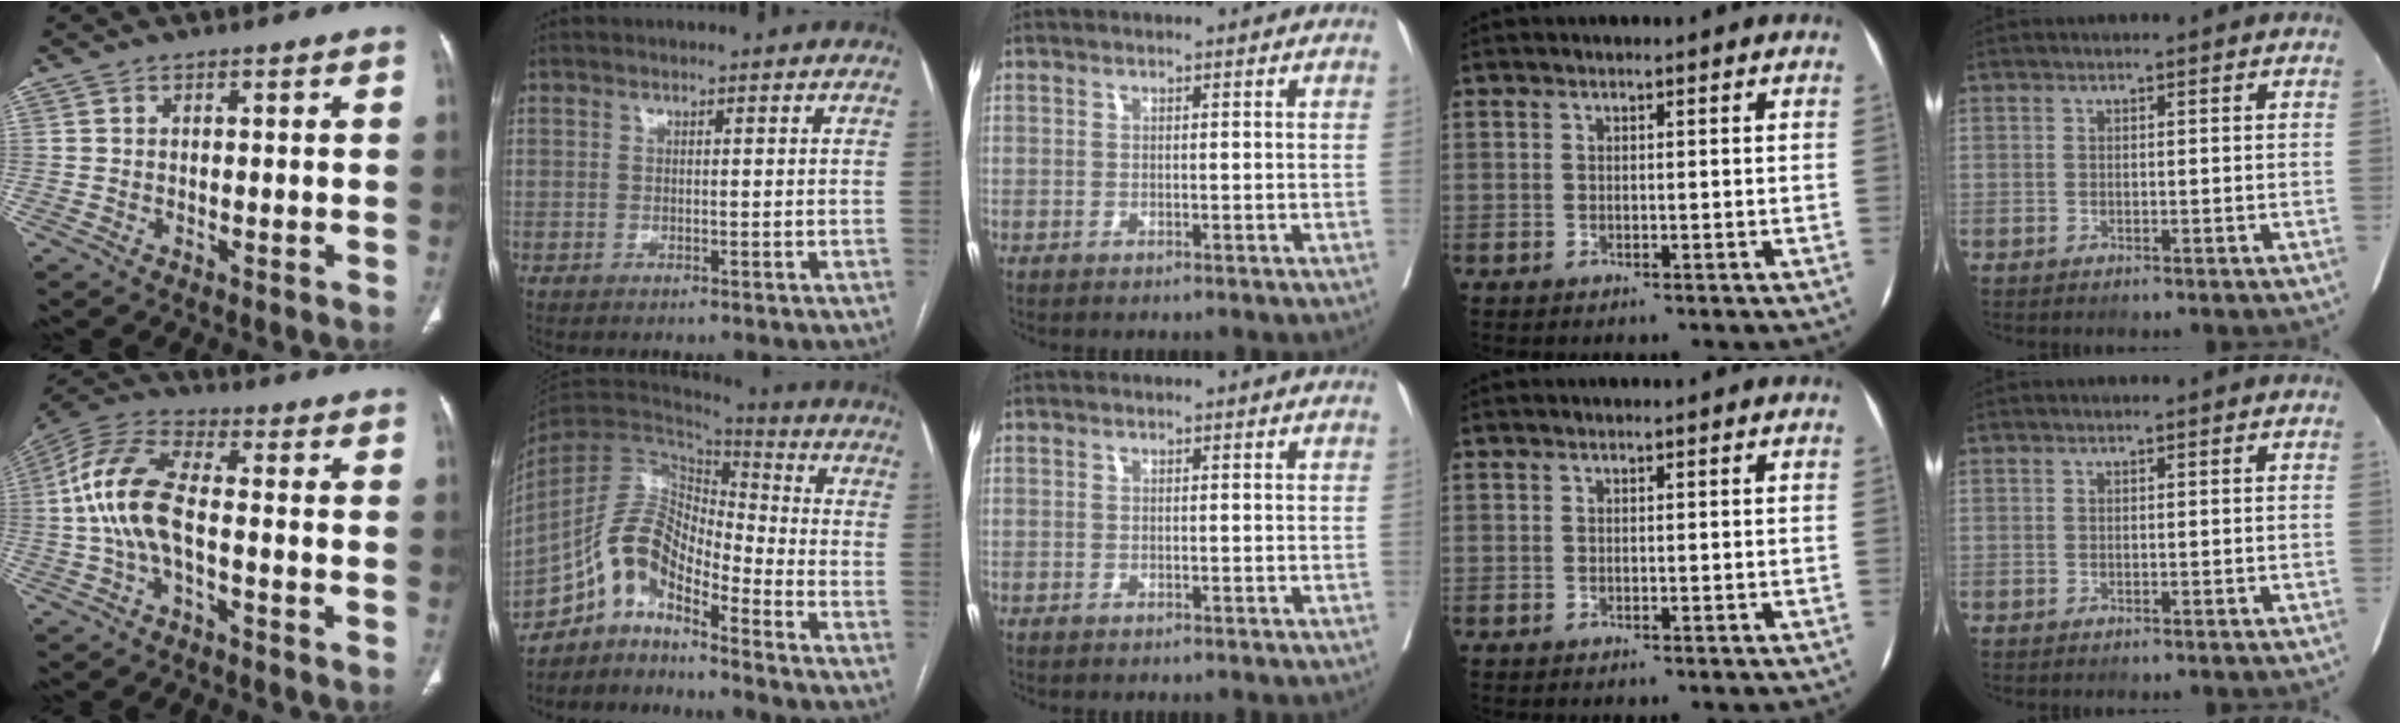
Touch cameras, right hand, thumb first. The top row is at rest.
{"thumb": {"total": 11.9, "force": [-1.5, 5.3, 10.5], "torque": [-0.235, 0.035, -0.035]}, "index": {"total": 10.3, "force": [-7.8, 3.1, 6.1], "torque": [-0.120, 0.031, -0.146]}}